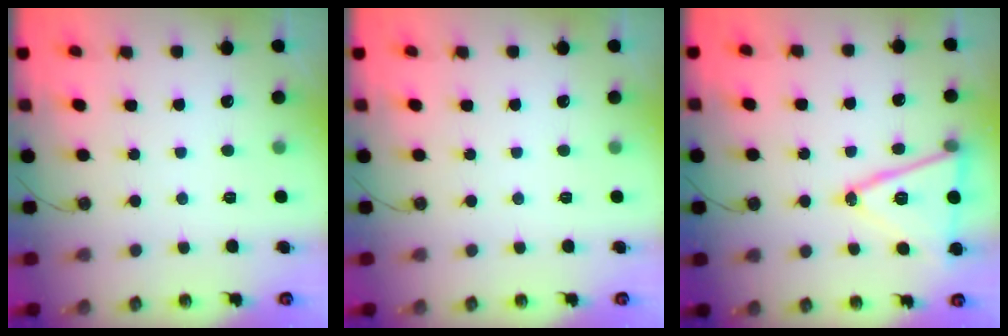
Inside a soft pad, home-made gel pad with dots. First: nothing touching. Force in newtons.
{"total": 0.0}
{"total": 16.0, "press": 15.6, "slide": 3.6}